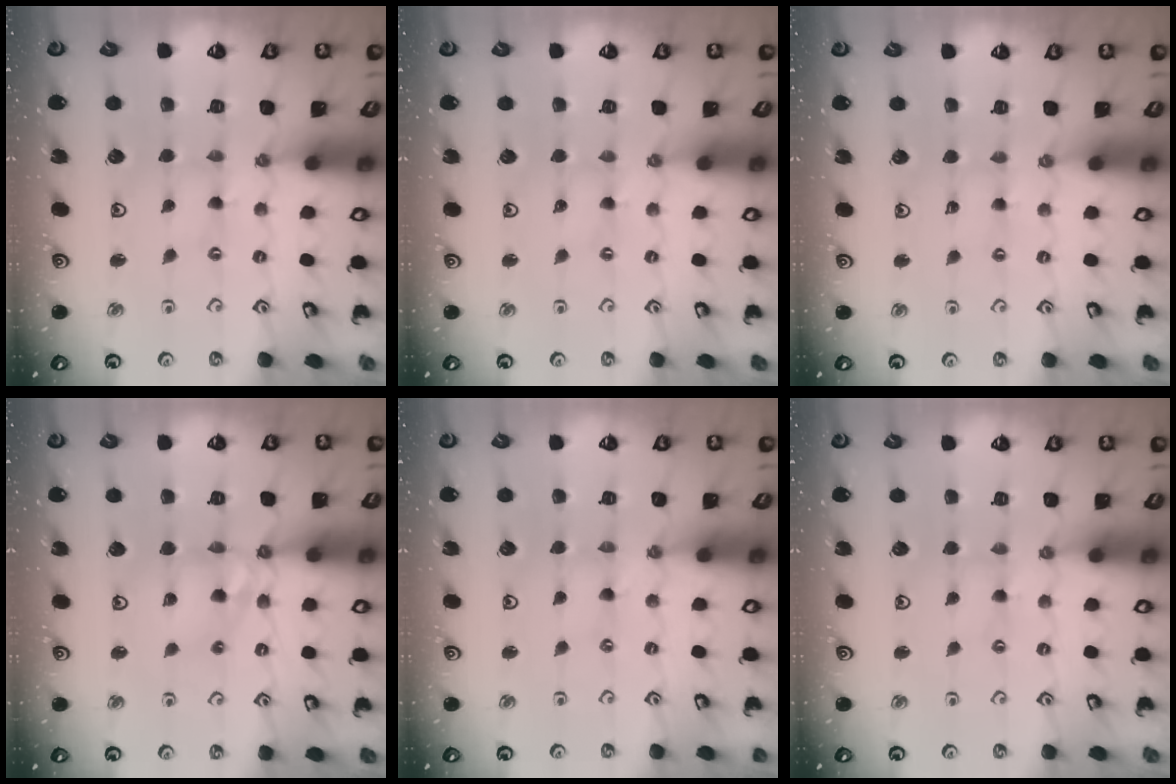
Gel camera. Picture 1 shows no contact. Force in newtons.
{"total": 0.0}
{"total": 1.7, "press": 1.6, "slide": 0.4}
{"total": 11.4, "press": 11.4, "slide": 1.1}
{"total": 0.0}
{"total": 1.3, "press": 1.3, "slide": 0.3}